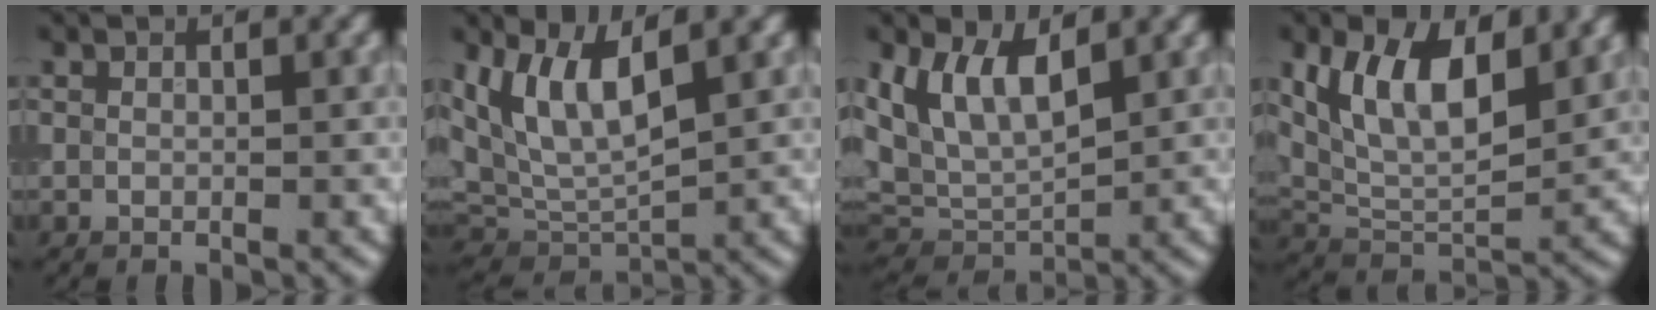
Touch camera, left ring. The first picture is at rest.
{"total": 7.3, "force": [3.5, 2.8, 5.7], "torque": [-0.127, -0.001, 0.066]}
{"total": 7.1, "force": [2.6, 3.9, 5.3], "torque": [-0.120, -0.005, 0.047]}
{"total": 9.0, "force": [3.9, 4.1, 7.0], "torque": [-0.133, 0.000, 0.067]}